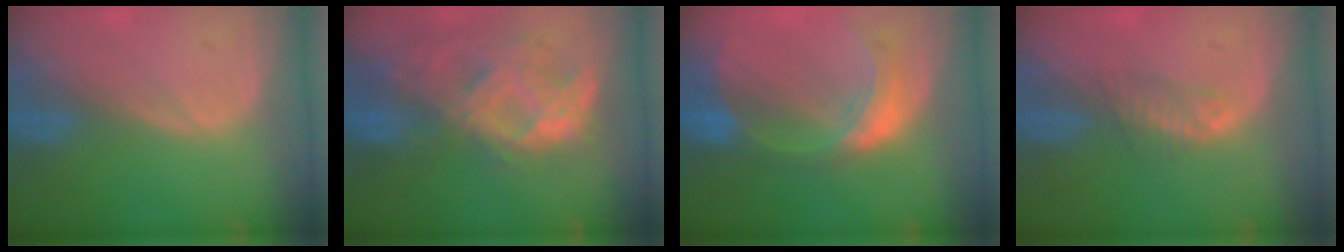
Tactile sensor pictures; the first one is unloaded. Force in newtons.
{"total": 11.0, "press": 9.3, "slide": 5.7}
{"total": 7.6, "press": 6.7, "slide": 3.6}
{"total": 2.3, "press": 2.1, "slide": 0.8}